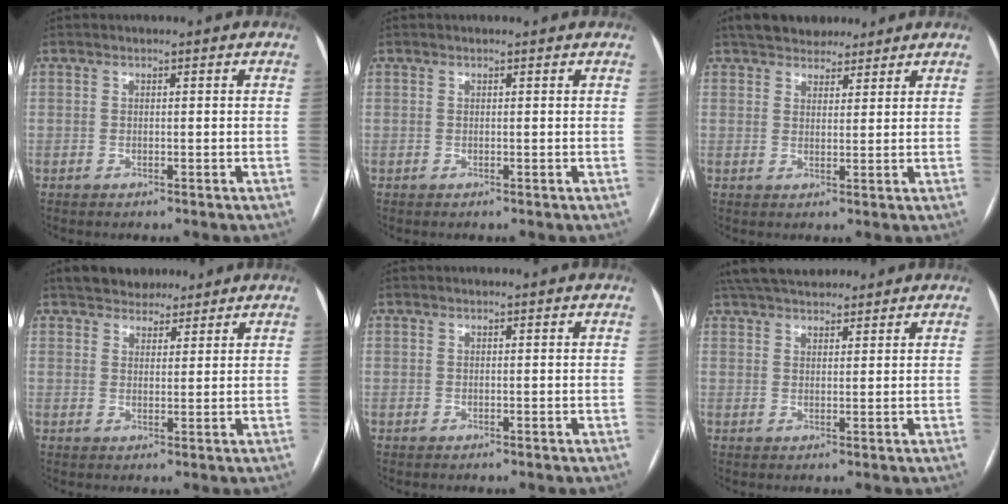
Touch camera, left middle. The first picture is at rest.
{"total": 0.7, "force": [0.7, 0.1, 0.1], "torque": [-0.007, 0.005, 0.005]}
{"total": 7.5, "force": [6.2, 3.3, 2.5], "torque": [-0.025, 0.018, 0.098]}
{"total": 5.8, "force": [4.9, 2.8, 1.5], "torque": [-0.011, 0.012, 0.078]}
{"total": 0.0}
{"total": 11.3, "force": [9.9, 3.3, 4.3], "torque": [-0.070, 0.045, 0.159]}